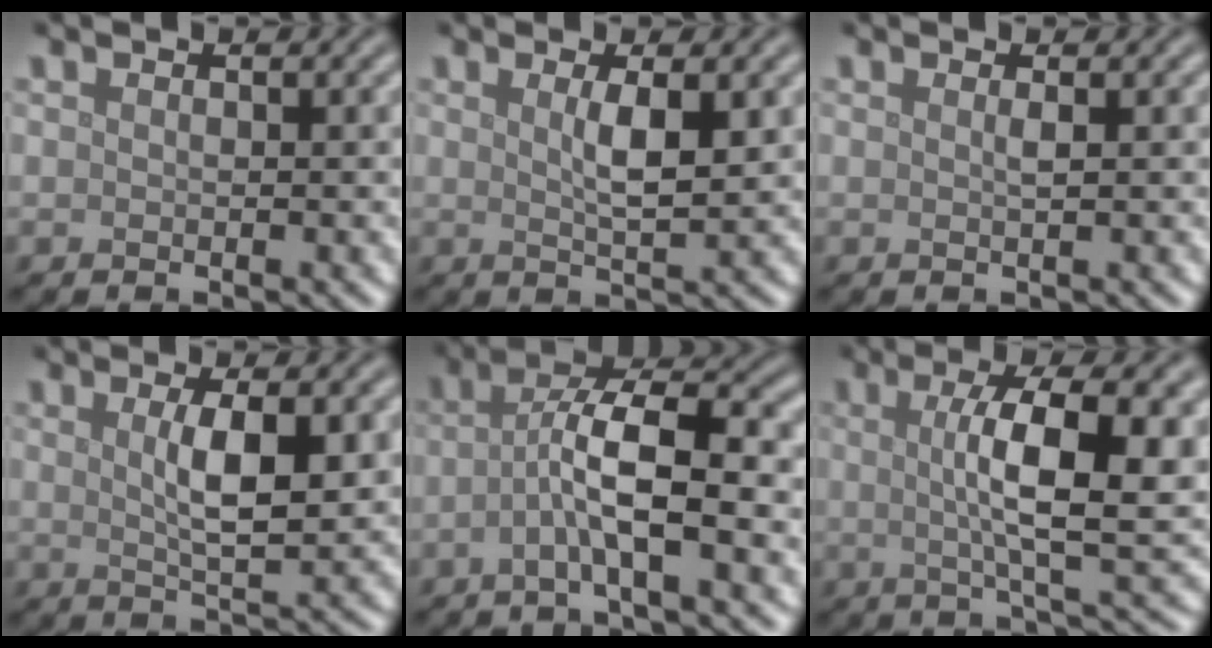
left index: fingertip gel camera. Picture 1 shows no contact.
{"total": 3.0, "force": [0.9, 0.6, 2.8], "torque": [-0.046, -0.001, 0.015]}
{"total": 0.7, "force": [0.2, 0.2, 0.7], "torque": [-0.006, 0.002, 0.001]}
{"total": 4.5, "force": [0.9, 1.1, 4.3], "torque": [-0.073, -0.002, 0.018]}
{"total": 6.4, "force": [-1.5, 1.3, 6.1], "torque": [-0.111, 0.020, -0.036]}
{"total": 8.8, "force": [1.1, 2.3, 8.4], "torque": [-0.120, 0.003, 0.015]}